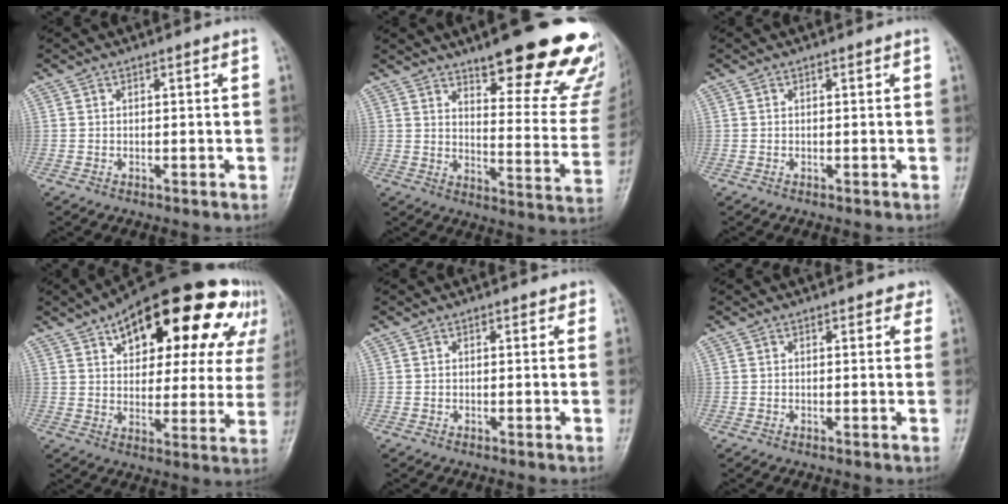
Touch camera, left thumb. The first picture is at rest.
{"total": 24.9, "force": [17.1, 6.8, 16.9], "torque": [-0.174, -0.091, 0.220]}
{"total": 0.0}
{"total": 27.6, "force": [14.1, 13.0, 19.8], "torque": [-0.237, 0.013, 0.199]}
{"total": 1.2, "force": [0.6, 0.8, 0.7], "torque": [0.006, 0.000, 0.002]}
{"total": 1.8, "force": [1.1, 1.1, 0.9], "torque": [0.010, -0.002, 0.006]}